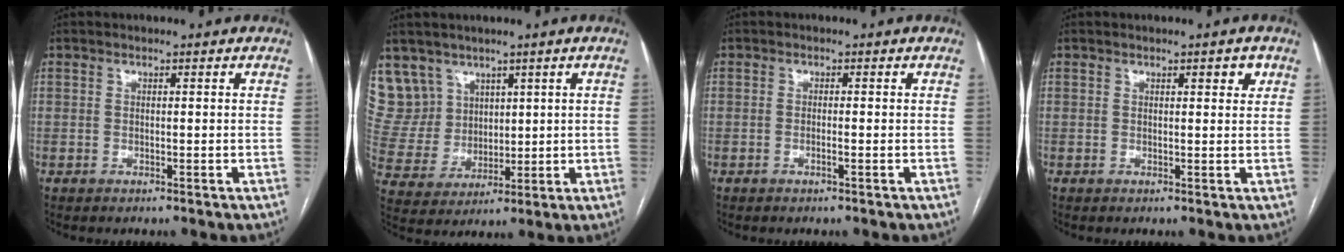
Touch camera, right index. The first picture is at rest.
{"total": 9.3, "force": [6.0, 7.1, 0.3], "torque": [-0.016, 0.029, 0.137]}
{"total": 1.0, "force": [-0.5, -0.2, 0.9], "torque": [-0.018, 0.001, -0.009]}
{"total": 1.8, "force": [1.0, 0.5, 1.4], "torque": [-0.017, 0.000, 0.011]}